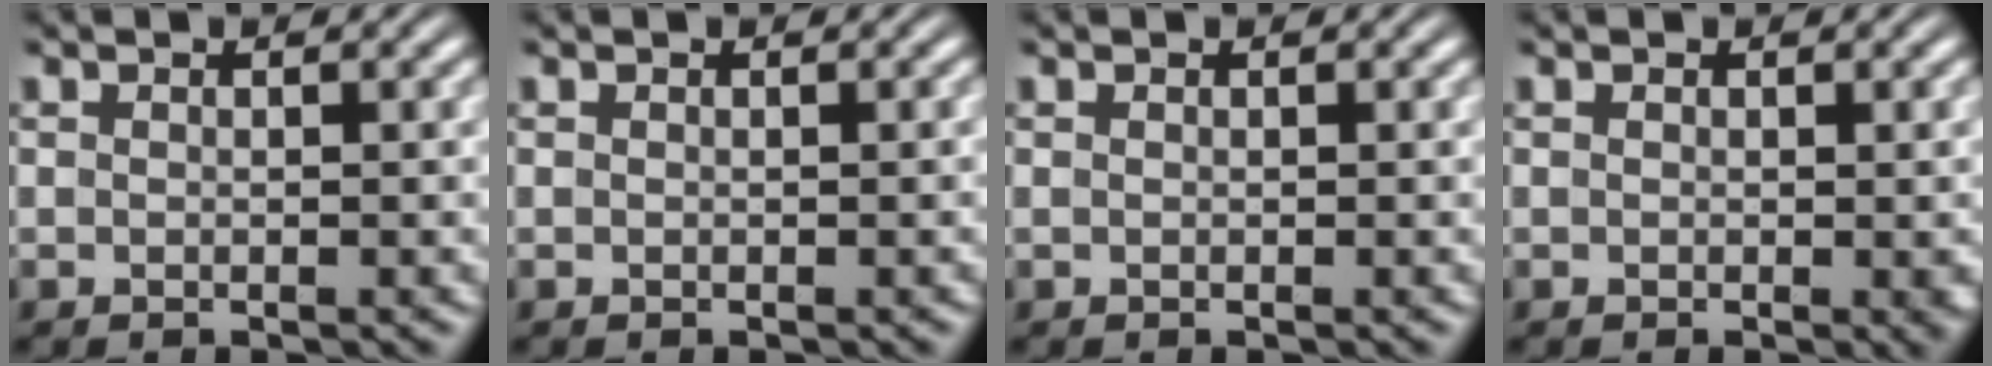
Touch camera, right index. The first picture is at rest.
{"total": 0.0}
{"total": 0.0}
{"total": 0.5, "force": [0.0, 0.2, 0.5], "torque": [-0.003, -0.004, 0.001]}